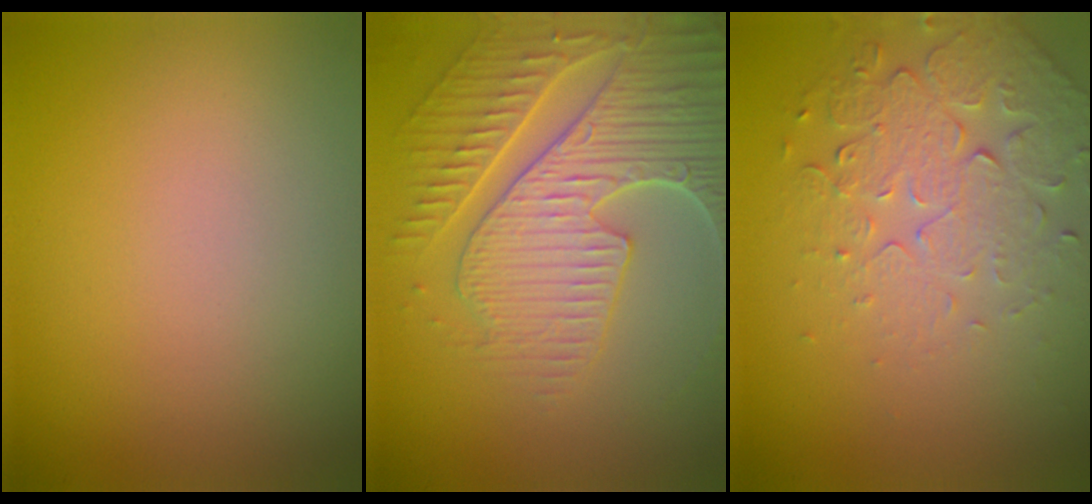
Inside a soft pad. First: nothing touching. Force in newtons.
{"total": 7.5, "press": 5.9, "slide": 4.7}
{"total": 5.2, "press": 3.7, "slide": 3.6}